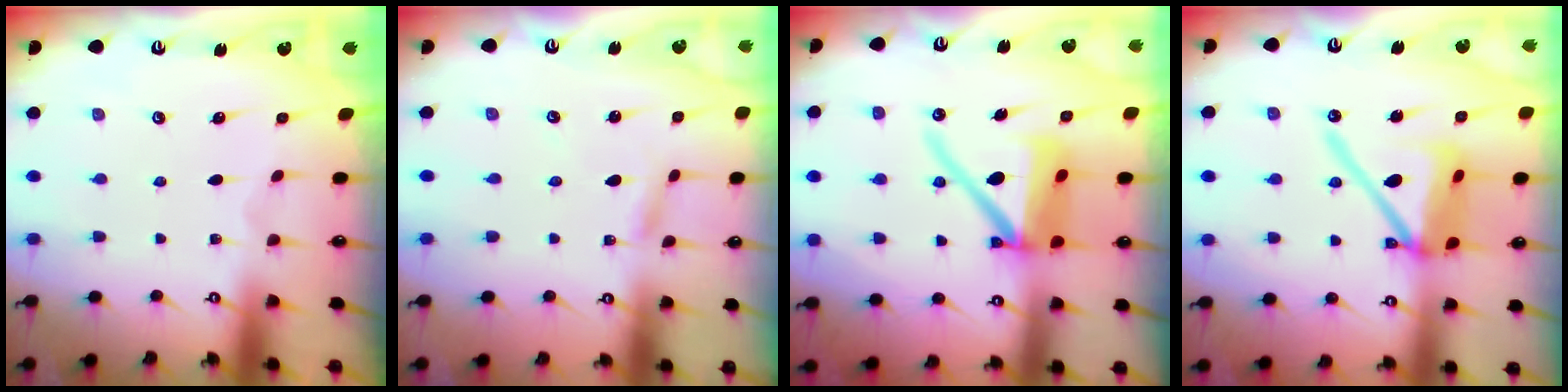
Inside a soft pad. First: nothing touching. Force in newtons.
{"total": 2.5, "press": 2.5, "slide": 0.2}
{"total": 13.3, "press": 13.2, "slide": 1.9}
{"total": 15.2, "press": 15.0, "slide": 2.0}